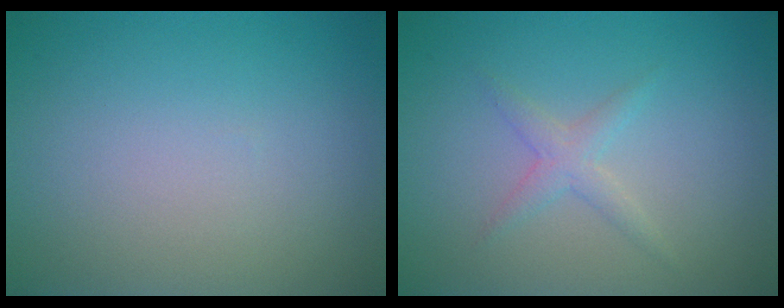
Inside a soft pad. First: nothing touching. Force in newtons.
{"total": 1.6, "press": 1.6, "slide": 0.0}